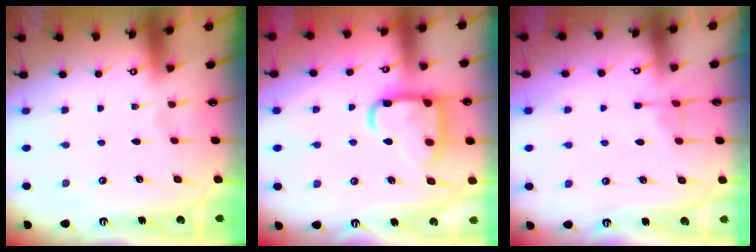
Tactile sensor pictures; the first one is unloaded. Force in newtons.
{"total": 15.9, "press": 15.8, "slide": 1.3}
{"total": 3.8, "press": 3.8, "slide": 0.5}